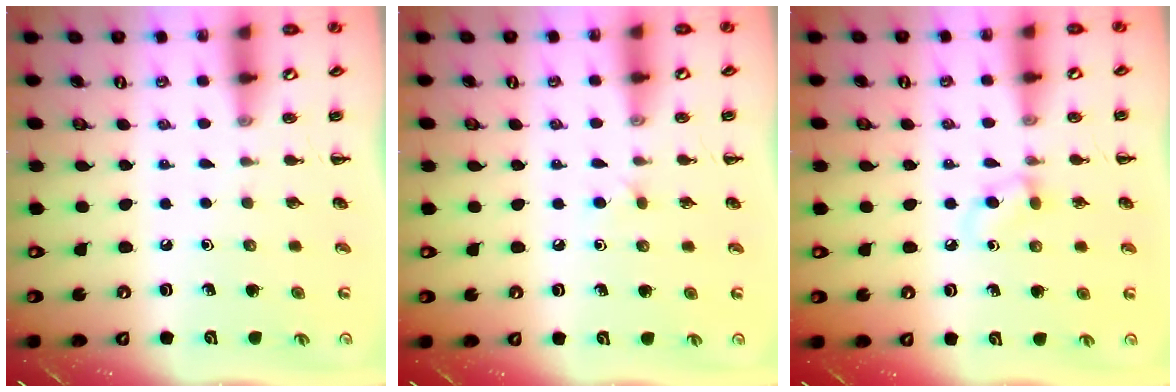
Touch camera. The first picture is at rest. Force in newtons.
{"total": 2.8, "press": 2.7, "slide": 1.0}
{"total": 4.6, "press": 4.3, "slide": 1.7}